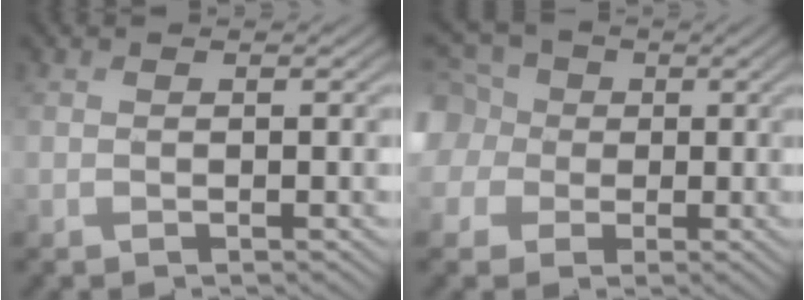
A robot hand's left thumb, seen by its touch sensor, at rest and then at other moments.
{"total": 10.6, "force": [1.6, 9.3, 4.9], "torque": [-0.178, 0.013, 0.006]}